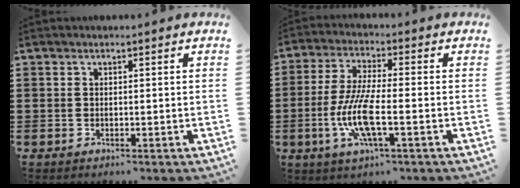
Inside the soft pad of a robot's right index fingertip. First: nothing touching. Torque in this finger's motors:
{"motor_torque": [2.14, 0.00, 1.00, 0.21]}